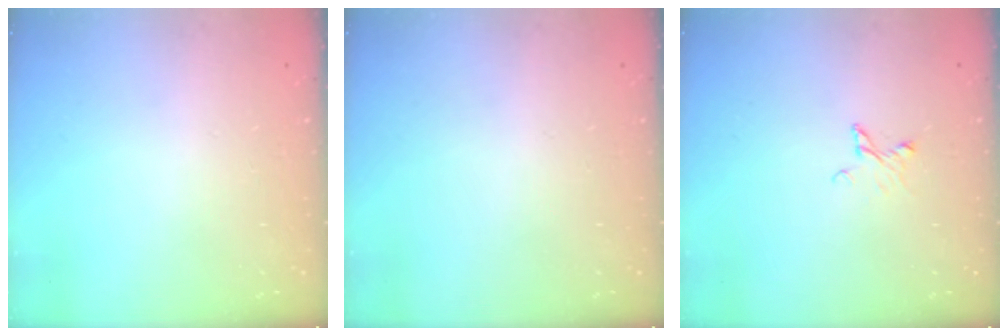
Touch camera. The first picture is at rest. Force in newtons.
{"total": 0.0}
{"total": 3.6, "press": 3.6, "slide": 0.3}